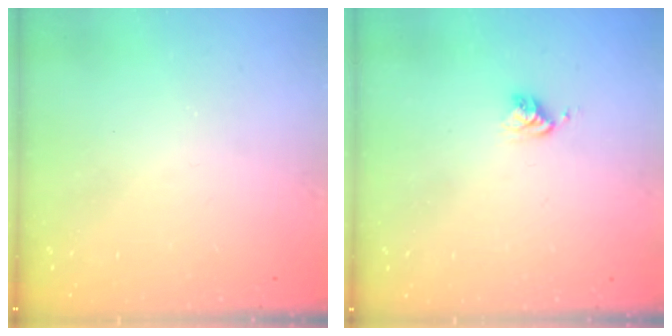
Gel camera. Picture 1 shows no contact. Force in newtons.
{"total": 4.3, "press": 4.2, "slide": 0.5}